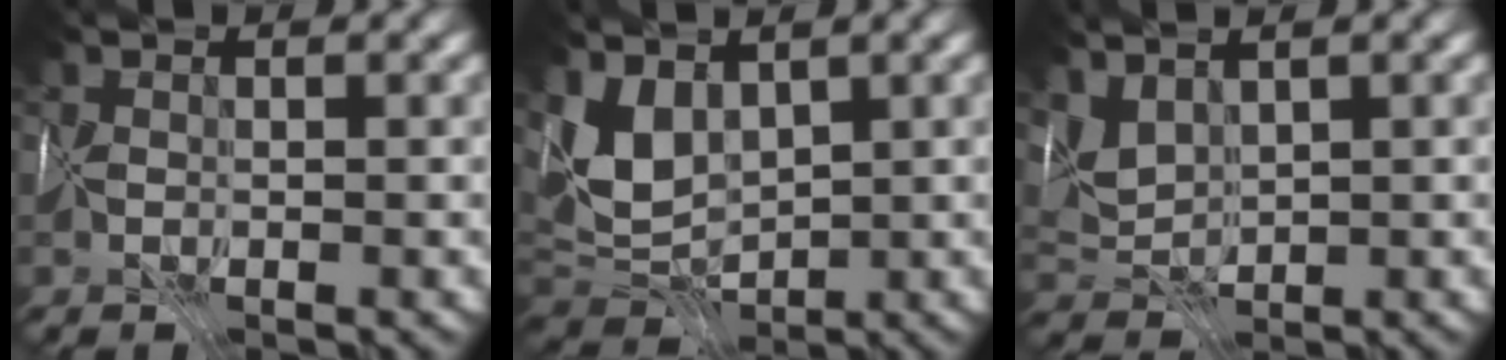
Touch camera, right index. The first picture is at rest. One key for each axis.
{"total": 3.7, "fx": 2.2, "fy": 2.1, "fz": 2.2, "tx": -0.052, "ty": -0.003, "tz": 0.043}
{"total": 2.5, "fx": 2.4, "fy": 0.4, "fz": 0.5, "tx": -0.026, "ty": 0.007, "tz": 0.052}